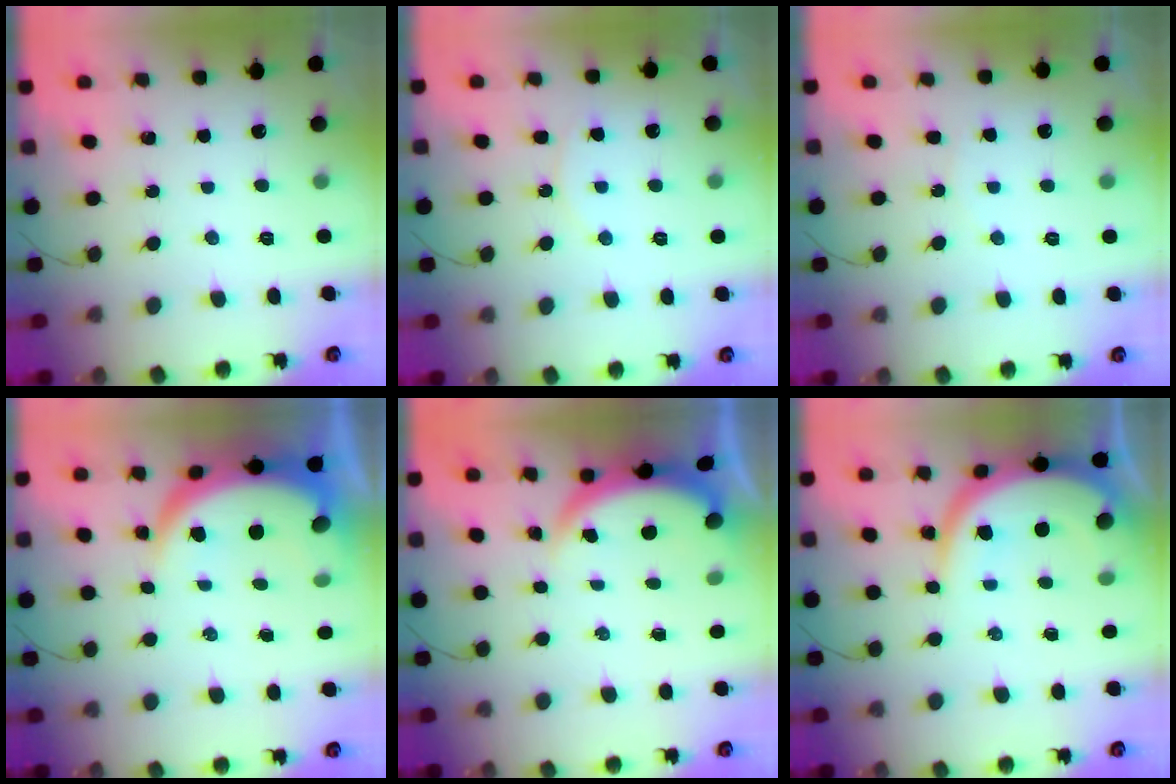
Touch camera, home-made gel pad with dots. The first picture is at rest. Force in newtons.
{"total": 5.1, "press": 5.1, "slide": 0.6}
{"total": 3.7, "press": 3.7, "slide": 0.3}
{"total": 10.0, "press": 9.9, "slide": 1.0}
{"total": 3.9, "press": 3.9, "slide": 0.2}
{"total": 11.7, "press": 11.6, "slide": 1.1}